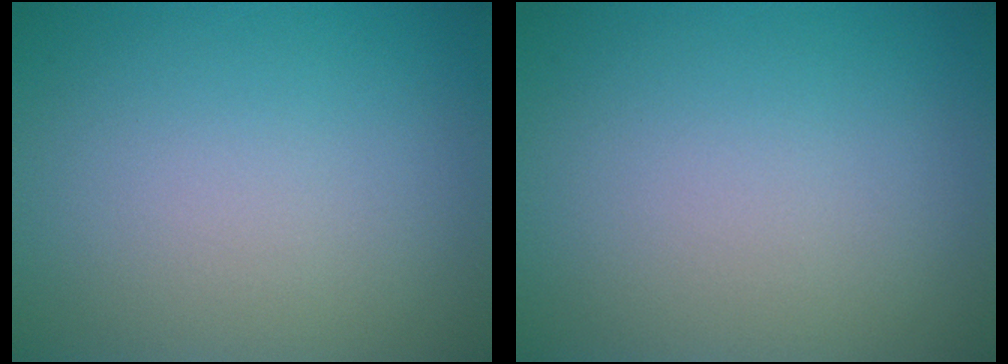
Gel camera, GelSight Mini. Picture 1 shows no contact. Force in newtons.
{"total": 0.0}